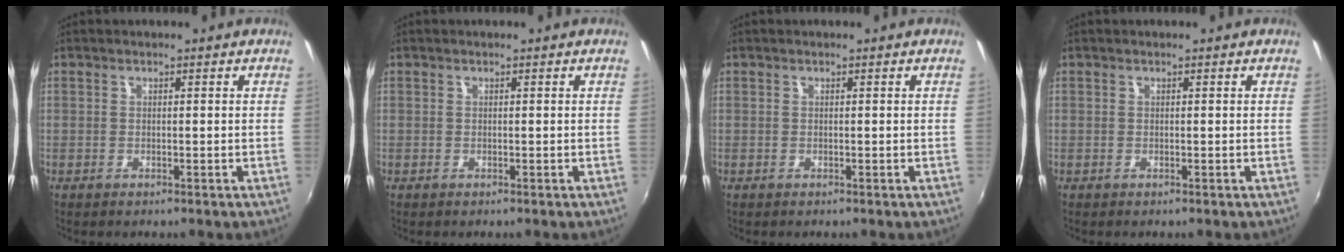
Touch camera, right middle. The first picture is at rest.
{"total": 0.0}
{"total": 0.0}
{"total": 0.0}